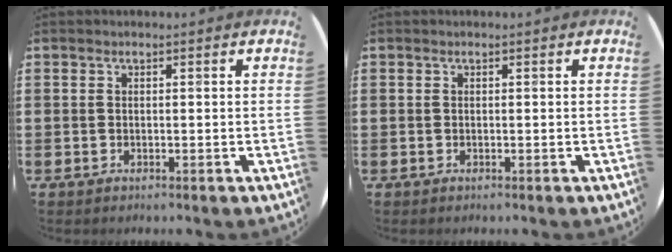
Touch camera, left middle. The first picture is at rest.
{"total": 0.0}